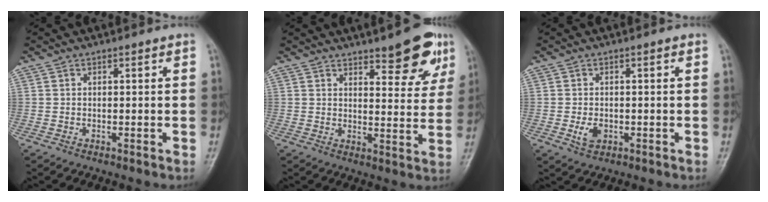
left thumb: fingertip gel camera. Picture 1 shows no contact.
{"total": 9.9, "force": [6.5, 3.4, 6.7], "torque": [-0.052, -0.037, 0.086]}
{"total": 3.0, "force": [-0.7, 2.1, 2.1], "torque": [-0.034, -0.001, -0.011]}